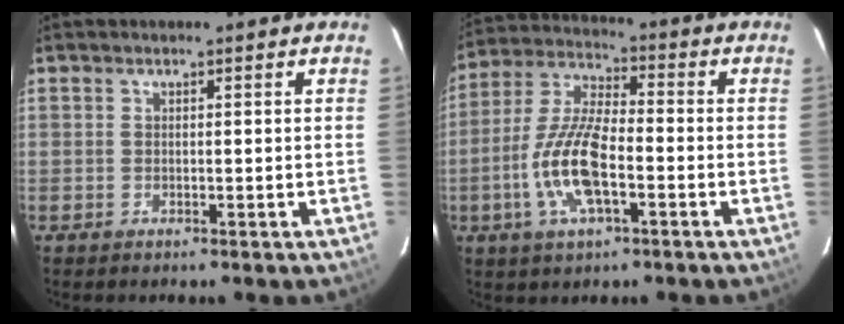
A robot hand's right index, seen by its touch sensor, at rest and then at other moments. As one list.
[{"total": 12.6, "force": [-4.1, 4.4, 11.1], "torque": [-0.238, 0.000, -0.081]}]